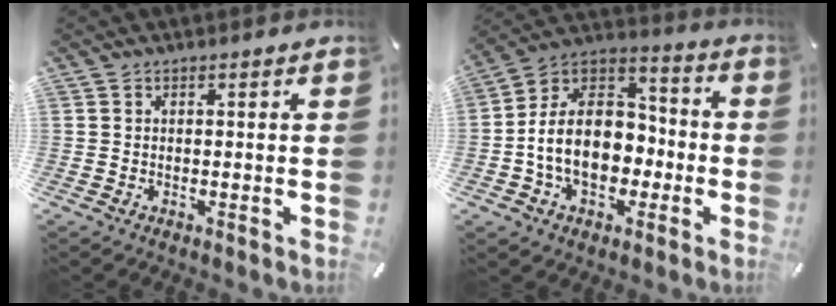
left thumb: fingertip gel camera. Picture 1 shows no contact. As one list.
[{"total": 15.6, "force": [-3.6, 12.0, 9.1], "torque": [-0.184, 0.011, -0.068]}]